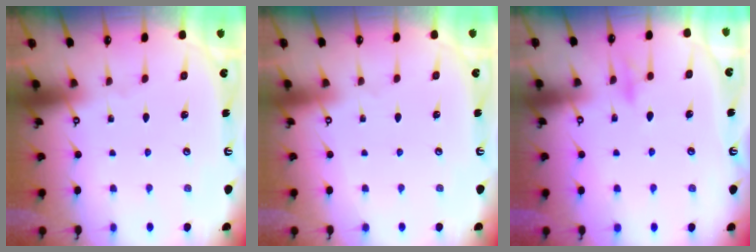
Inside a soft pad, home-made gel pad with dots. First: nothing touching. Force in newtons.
{"total": 3.9, "press": 3.9, "slide": 0.1}
{"total": 9.0, "press": 9.0, "slide": 0.8}